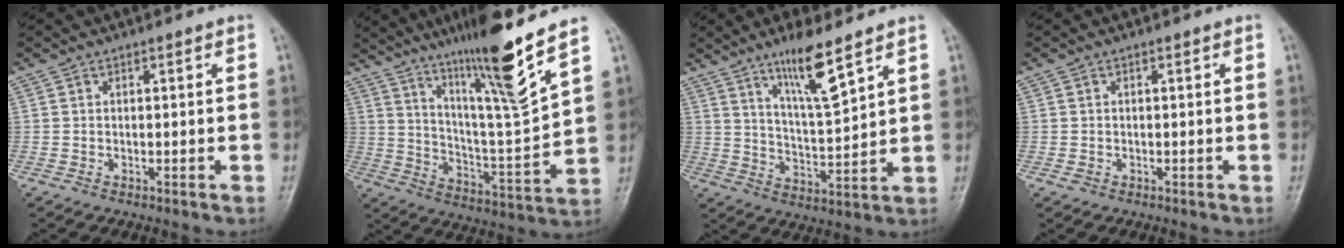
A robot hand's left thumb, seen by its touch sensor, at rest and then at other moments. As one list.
[{"total": 17.7, "force": [12.1, 0.0, 12.9], "torque": [-0.201, -0.075, 0.209]}, {"total": 9.9, "force": [6.6, 1.3, 7.3], "torque": [-0.124, -0.049, 0.126]}, {"total": 0.6, "force": [-0.3, 0.6, 0.1], "torque": [0.001, 0.001, -0.003]}]